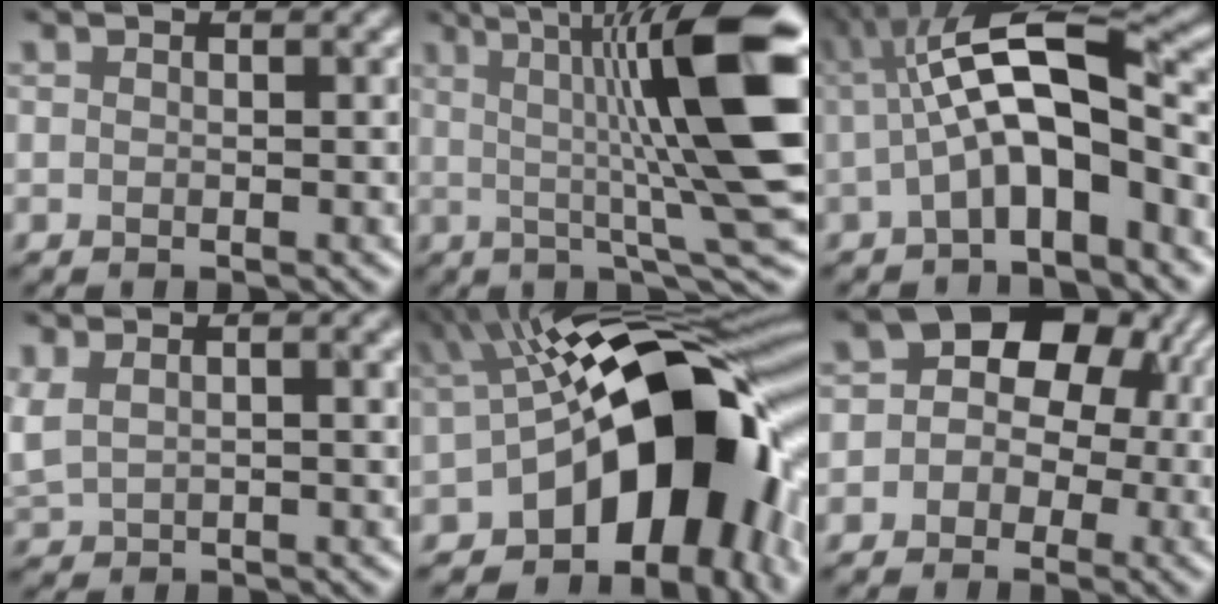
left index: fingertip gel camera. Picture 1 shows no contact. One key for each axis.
{"total": 14.0, "fx": 2.1, "fy": 2.7, "fz": 13.6, "tx": -0.174, "ty": 0.010, "tz": 0.026}
{"total": 8.4, "fx": -0.9, "fy": 2.9, "fz": 7.8, "tx": -0.129, "ty": 0.015, "tz": -0.025}
{"total": 6.8, "fx": 3.2, "fy": 3.3, "fz": 5.0, "tx": -0.105, "ty": 0.025, "tz": 0.052}
{"total": 17.3, "fx": -2.9, "fy": 9.1, "fz": 14.4, "tx": -0.175, "ty": 0.023, "tz": -0.058}
{"total": 10.9, "fx": 1.6, "fy": 9.0, "fz": 5.9, "tx": -0.036, "ty": 0.040, "tz": -0.028}